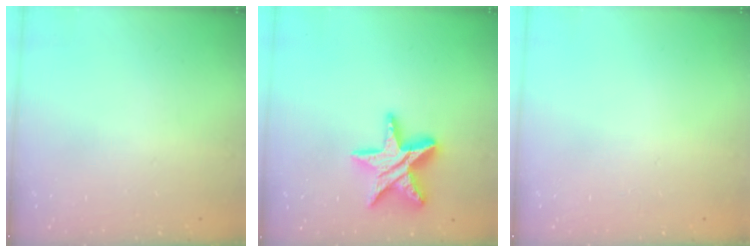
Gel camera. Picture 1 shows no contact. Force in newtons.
{"total": 16.4, "press": 16.4, "slide": 1.3}
{"total": 0.0}